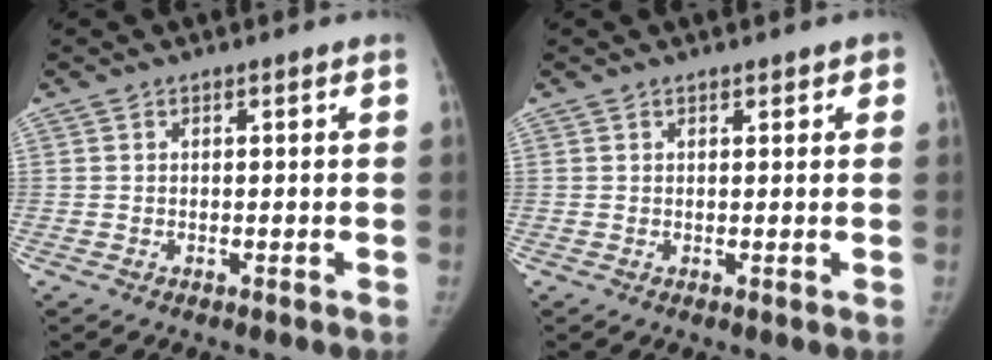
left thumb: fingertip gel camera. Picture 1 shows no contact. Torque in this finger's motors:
{"motor_torque": [-0.17, 0.03, -0.34, 0.26, -0.02]}